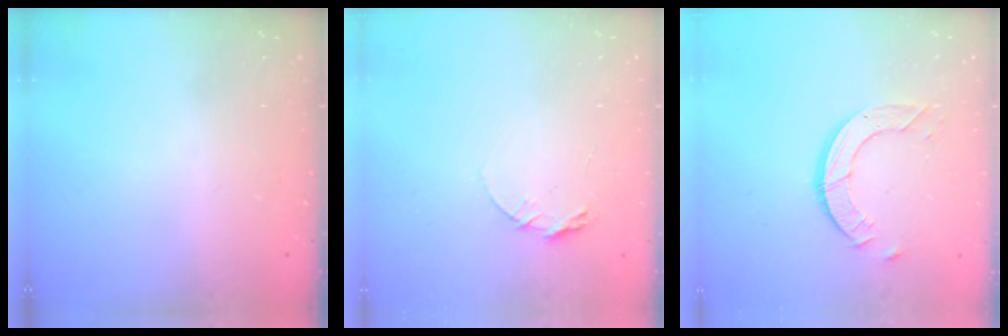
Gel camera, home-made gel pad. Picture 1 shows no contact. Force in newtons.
{"total": 5.7, "press": 5.7, "slide": 0.5}
{"total": 6.9, "press": 6.9, "slide": 0.6}